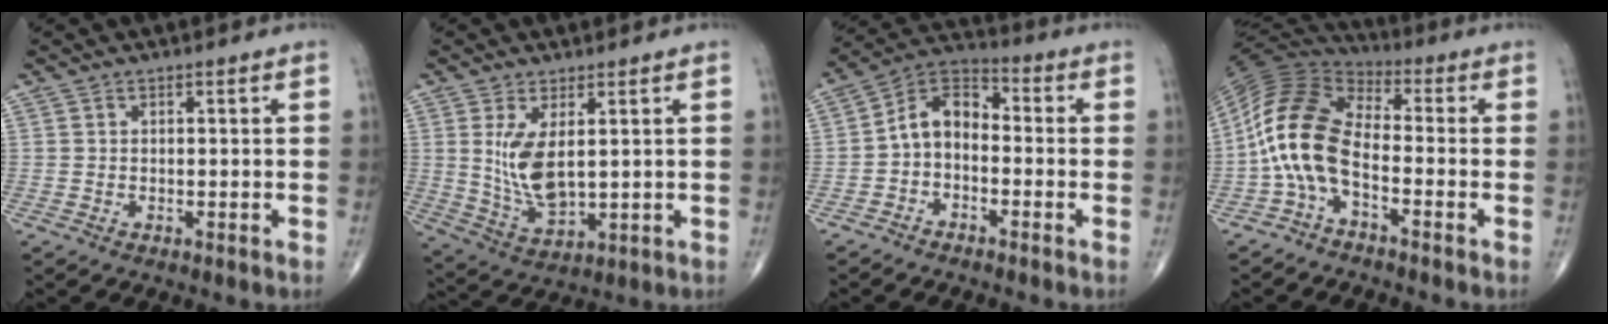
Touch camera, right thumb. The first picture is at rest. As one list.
[{"total": 8.8, "force": [1.9, 3.9, 7.6], "torque": [-0.148, -0.025, 0.051]}, {"total": 8.3, "force": [-1.5, 5.5, 6.0], "torque": [-0.091, 0.038, -0.047]}, {"total": 12.5, "force": [-3.2, 6.4, 10.2], "torque": [-0.212, 0.050, -0.078]}]